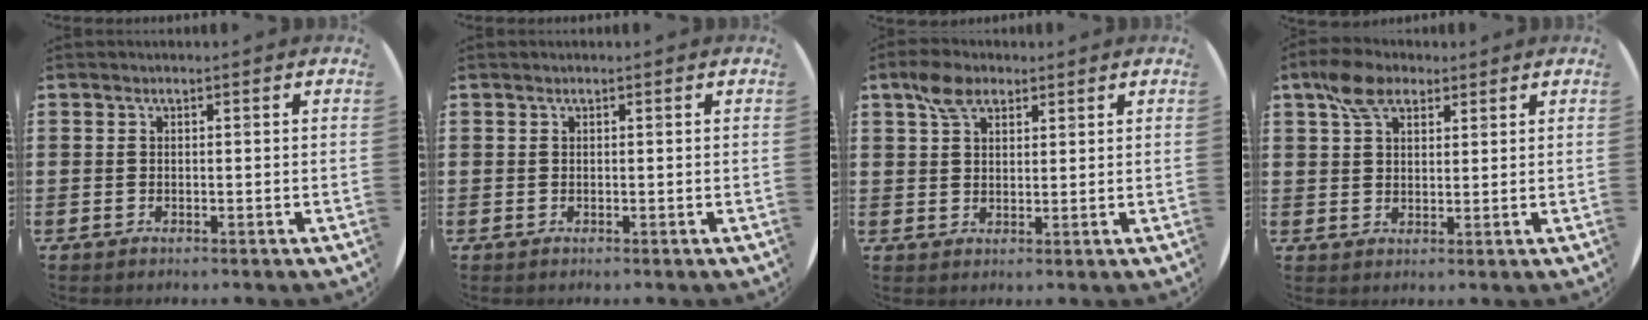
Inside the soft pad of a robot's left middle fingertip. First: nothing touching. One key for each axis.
{"total": 0.0}
{"total": 4.6, "fx": 3.2, "fy": 2.5, "fz": 2.2, "tx": -0.043, "ty": 0.005, "tz": 0.058}
{"total": 5.6, "fx": 3.8, "fy": 3.0, "fz": 2.7, "tx": -0.057, "ty": 0.007, "tz": 0.070}